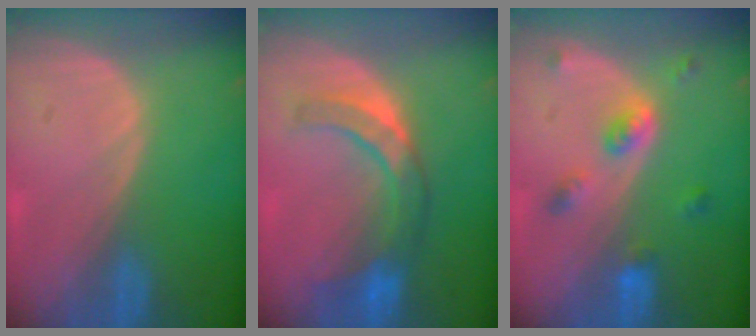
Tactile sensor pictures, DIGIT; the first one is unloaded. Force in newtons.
{"total": 7.5, "press": 7.3, "slide": 1.8}
{"total": 5.3, "press": 4.7, "slide": 2.5}